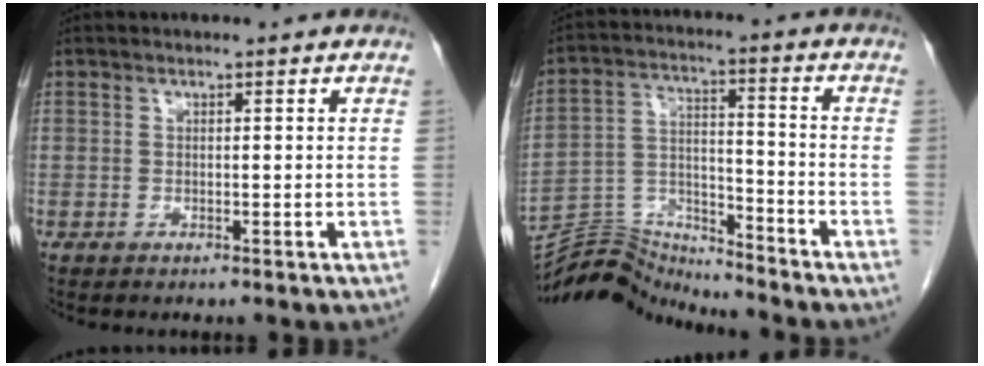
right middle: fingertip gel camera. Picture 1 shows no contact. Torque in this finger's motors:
{"motor_torque": [-0.39, -0.61, -0.27, -0.08]}